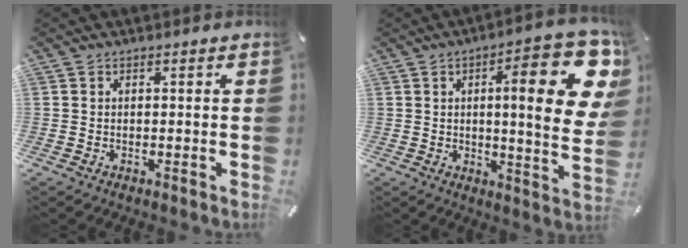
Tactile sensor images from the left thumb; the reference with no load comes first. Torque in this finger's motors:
{"motor_torque": [2.54, 2.46, 2.33, -0.44, 0.31]}